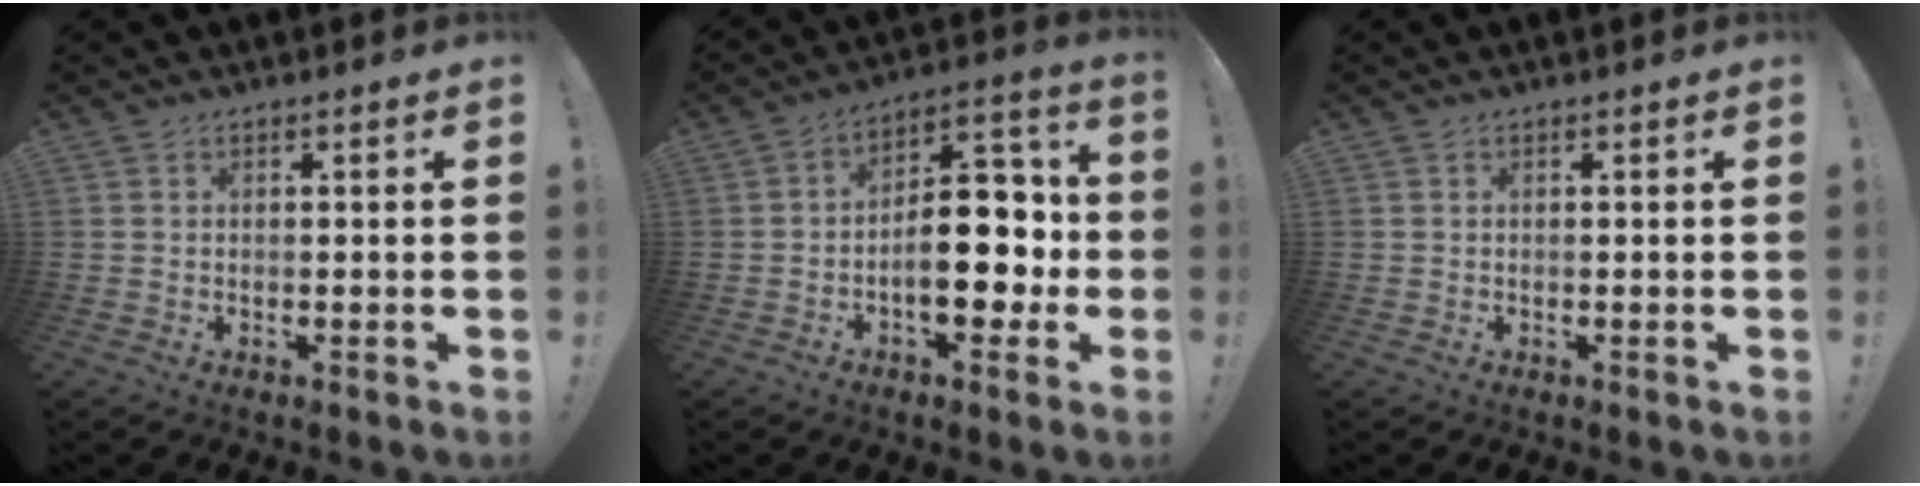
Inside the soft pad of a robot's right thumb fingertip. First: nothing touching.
{"total": 17.5, "force": [-3.3, 10.0, 14.0], "torque": [-0.186, 0.027, -0.046]}
{"total": 0.0}